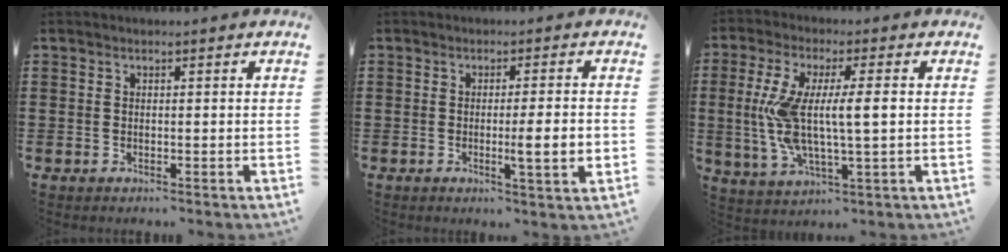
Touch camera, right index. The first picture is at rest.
{"total": 5.4, "force": [-1.0, 0.3, 5.3], "torque": [-0.080, -0.013, -0.017]}
{"total": 9.8, "force": [0.4, 2.4, 9.5], "torque": [-0.202, -0.009, -0.001]}